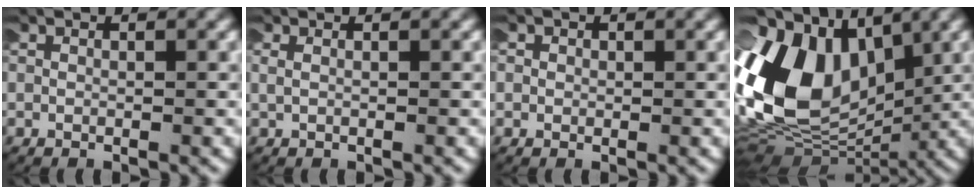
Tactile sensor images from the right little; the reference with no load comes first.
{"total": 0.8, "force": [0.5, 0.3, 0.5], "torque": [-0.016, -0.001, 0.012]}
{"total": 1.0, "force": [0.1, 1.0, 0.0], "torque": [-0.003, 0.003, -0.004]}
{"total": 16.1, "force": [1.6, 11.0, 11.6], "torque": [-0.249, -0.020, 0.038]}